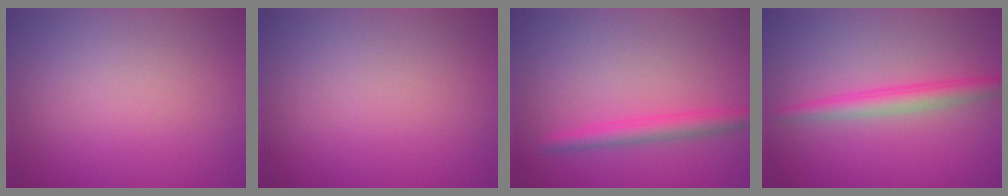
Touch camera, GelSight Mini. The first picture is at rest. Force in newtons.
{"total": 0.0}
{"total": 2.4, "press": 2.4, "slide": 0.2}
{"total": 2.7, "press": 2.7, "slide": 0.0}